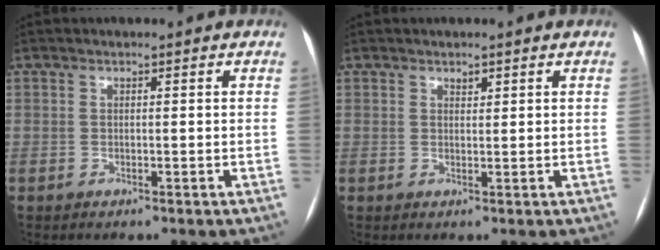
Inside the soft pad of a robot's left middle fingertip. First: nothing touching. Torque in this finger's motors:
{"motor_torque": [0.15, -0.08, -0.10, -0.01]}